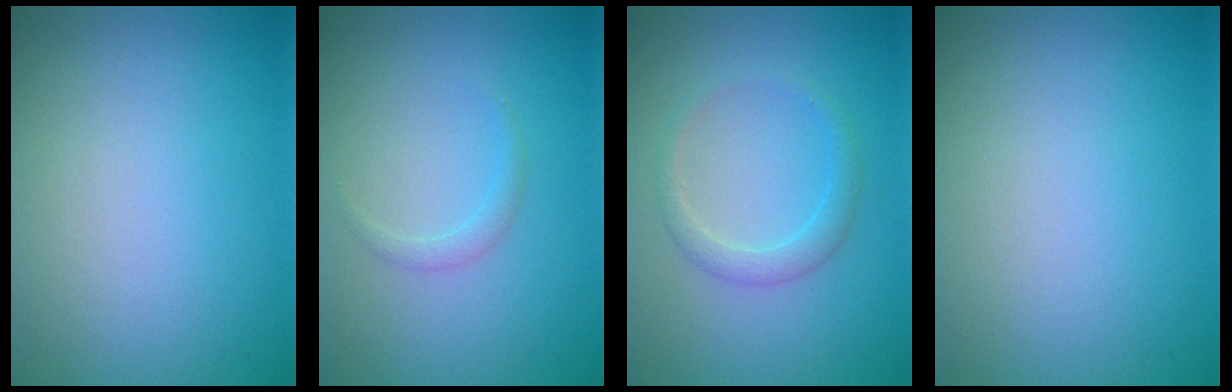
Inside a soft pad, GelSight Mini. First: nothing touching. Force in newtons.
{"total": 0.9, "press": 0.9, "slide": 0.1}
{"total": 1.8, "press": 1.8, "slide": 0.0}
{"total": 0.0}